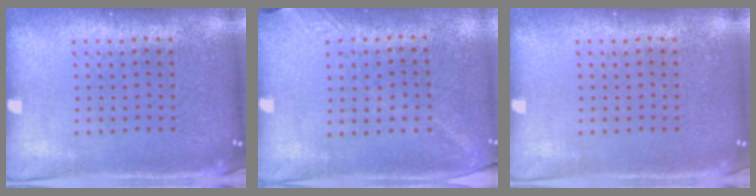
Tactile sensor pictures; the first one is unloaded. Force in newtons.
{"total": 1.2, "press": 0.9, "slide": 0.7}
{"total": 0.0}